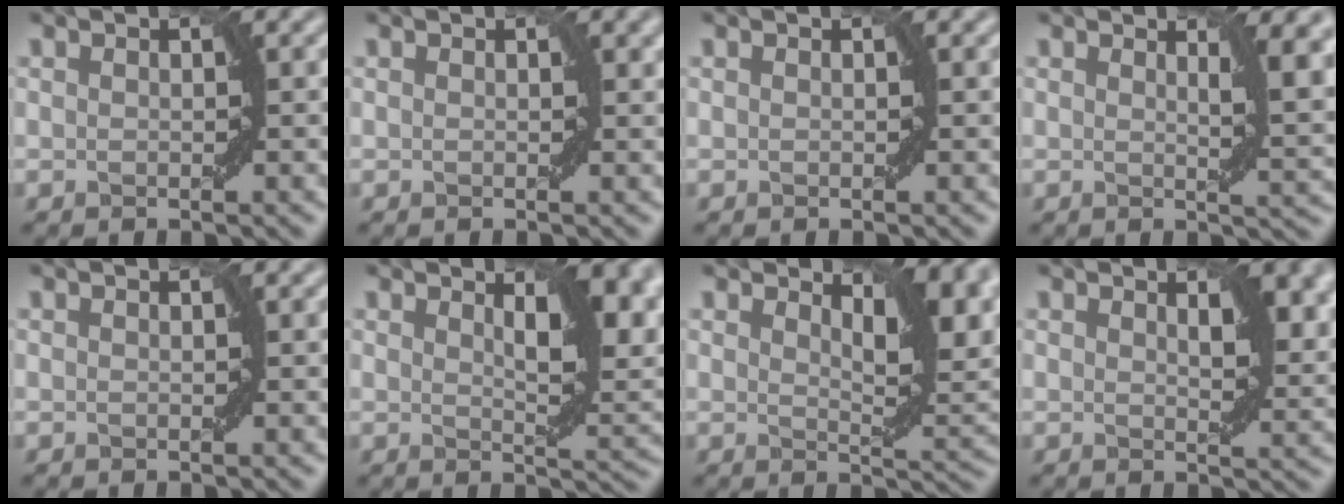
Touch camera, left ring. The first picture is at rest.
{"total": 0.6, "force": [0.3, 0.1, 0.6], "torque": [-0.003, -0.002, 0.004]}
{"total": 0.0}
{"total": 4.0, "force": [1.7, 1.0, 3.4], "torque": [-0.039, -0.006, 0.027]}
{"total": 0.0}
{"total": 6.3, "force": [2.8, 2.1, 5.2], "torque": [-0.068, -0.001, 0.047]}
{"total": 6.2, "force": [3.5, 2.1, 4.7], "torque": [-0.062, -0.001, 0.057]}
{"total": 4.1, "force": [2.1, 1.5, 3.2], "torque": [-0.045, -0.004, 0.036]}